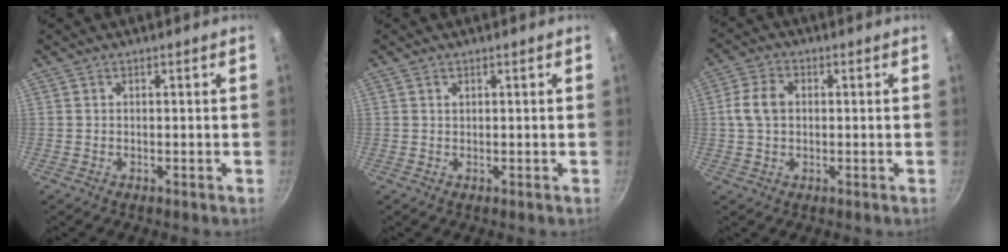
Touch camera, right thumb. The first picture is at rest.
{"total": 0.0}
{"total": 6.0, "force": [0.5, 4.4, 4.1], "torque": [-0.074, 0.013, 0.004]}